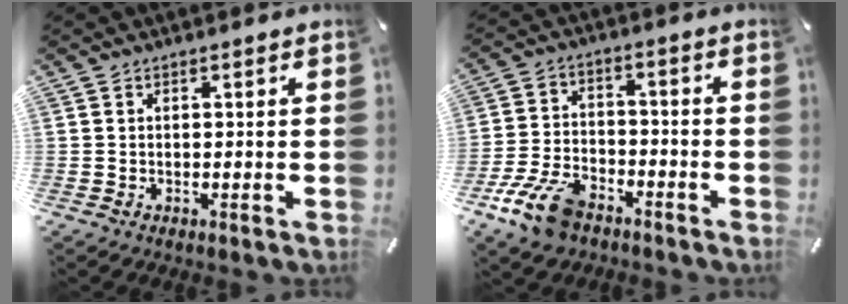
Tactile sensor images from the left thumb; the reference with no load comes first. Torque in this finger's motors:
{"motor_torque": [0.94, 2.35, 0.54, 0.51, 0.09]}